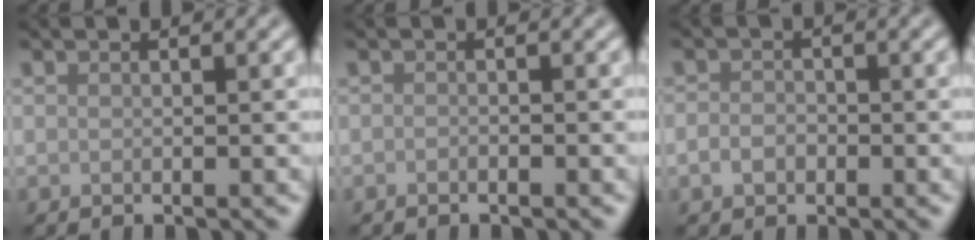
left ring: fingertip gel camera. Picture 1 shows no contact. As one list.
[{"total": 0.5, "force": [-0.5, 0.2, 0.2], "torque": [-0.001, -0.002, -0.009]}, {"total": 1.7, "force": [-0.7, 1.3, 0.8], "torque": [-0.014, -0.001, -0.018]}]